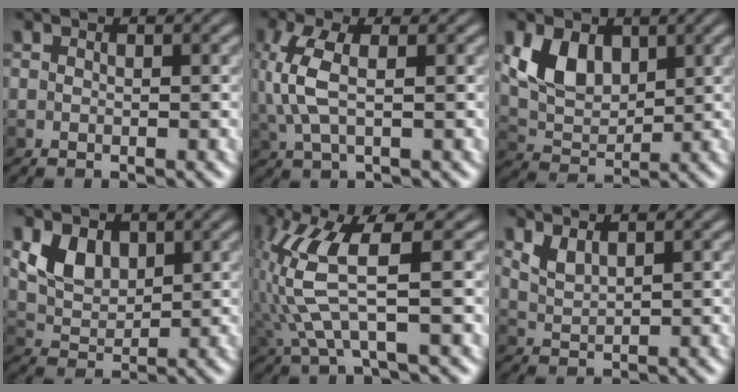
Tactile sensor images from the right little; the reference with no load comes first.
{"total": 5.8, "force": [-0.4, 2.9, 5.0], "torque": [-0.131, 0.003, -0.006]}
{"total": 4.5, "force": [1.1, 3.2, 3.0], "torque": [-0.062, -0.012, 0.021]}
{"total": 3.2, "force": [0.9, 2.3, 1.9], "torque": [-0.048, -0.013, 0.015]}
{"total": 6.9, "force": [-0.3, 1.5, 6.8], "torque": [-0.160, 0.008, -0.009]}
{"total": 1.4, "force": [0.6, 0.6, 1.1], "torque": [-0.031, -0.005, 0.017]}